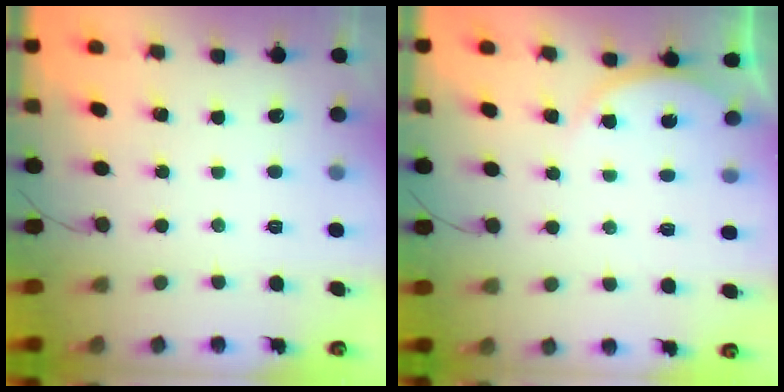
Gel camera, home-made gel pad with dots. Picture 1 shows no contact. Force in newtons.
{"total": 3.1, "press": 3.0, "slide": 0.5}